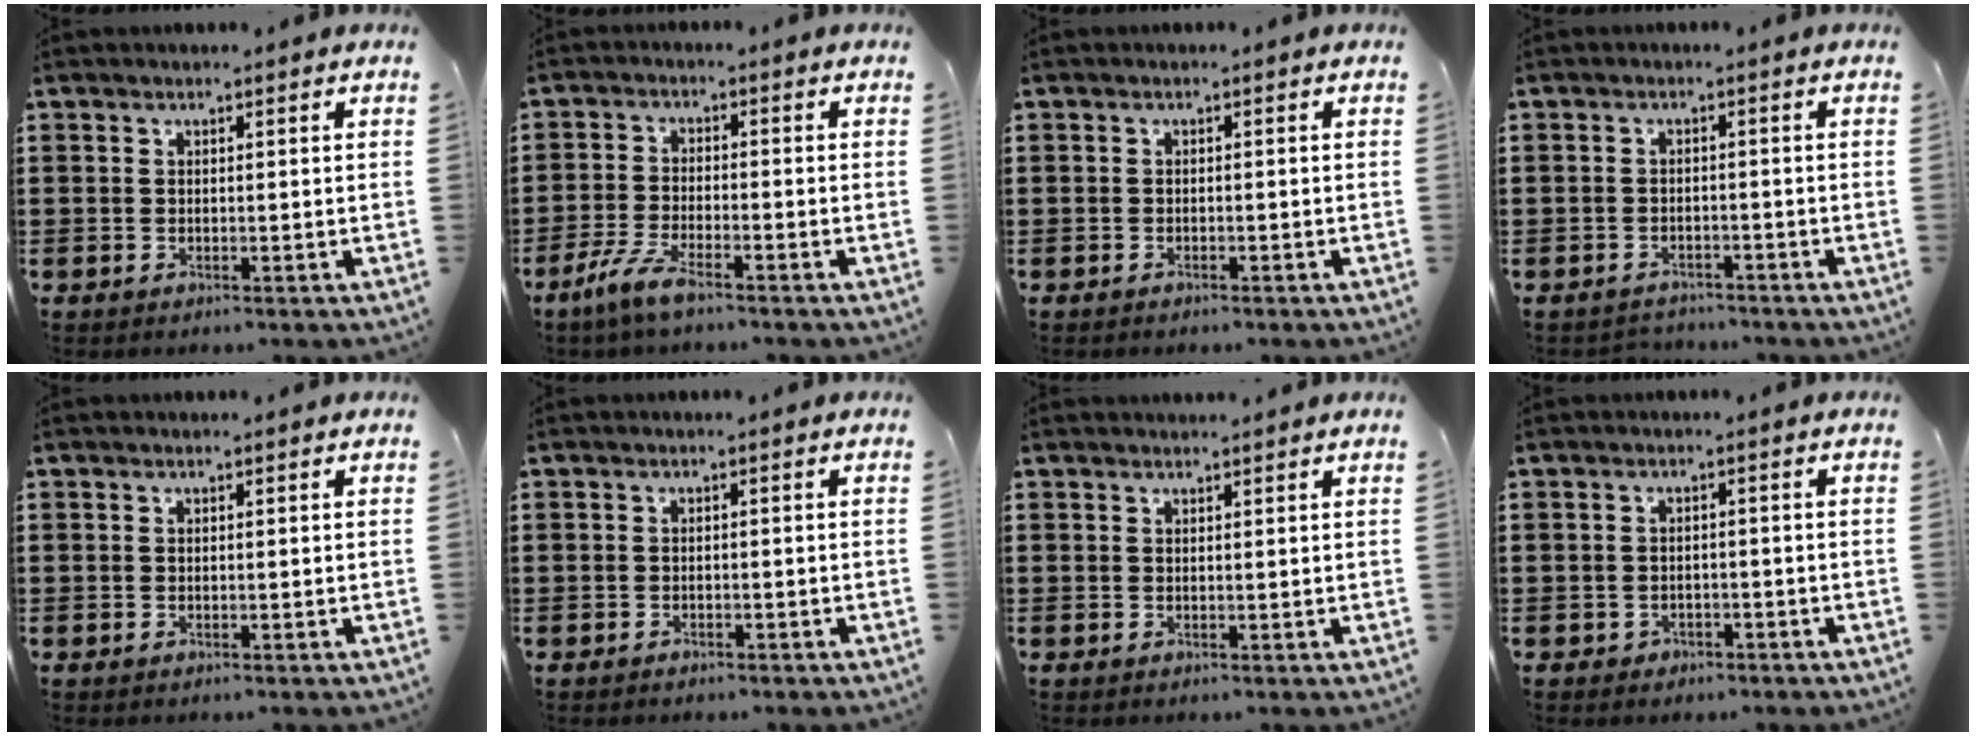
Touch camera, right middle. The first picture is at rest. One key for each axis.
{"total": 4.8, "fx": -3.5, "fy": 0.5, "fz": 3.3, "tx": -0.088, "ty": -0.016, "tz": -0.071}
{"total": 0.6, "fx": -0.5, "fy": 0.1, "fz": 0.2, "tx": -0.006, "ty": -0.004, "tz": -0.010}
{"total": 1.8, "fx": -1.8, "fy": 0.3, "fz": -0.2, "tx": -0.004, "ty": -0.002, "tz": -0.040}
{"total": 0.0}
{"total": 0.6, "fx": -0.6, "fy": 0.1, "fz": 0.1, "tx": -0.004, "ty": -0.002, "tz": -0.012}
{"total": 0.7, "fx": 0.7, "fy": -0.1, "fz": 0.0, "tx": -0.001, "ty": -0.003, "tz": 0.013}
{"total": 1.2, "fx": -0.9, "fy": 0.7, "fz": 0.2, "tx": -0.009, "ty": -0.002, "tz": -0.021}